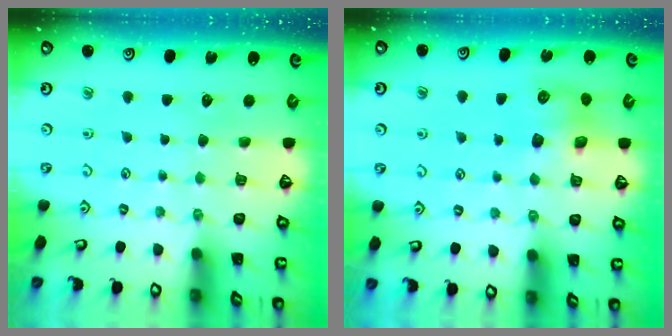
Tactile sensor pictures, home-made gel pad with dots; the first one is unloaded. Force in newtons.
{"total": 7.4, "press": 7.4, "slide": 0.2}